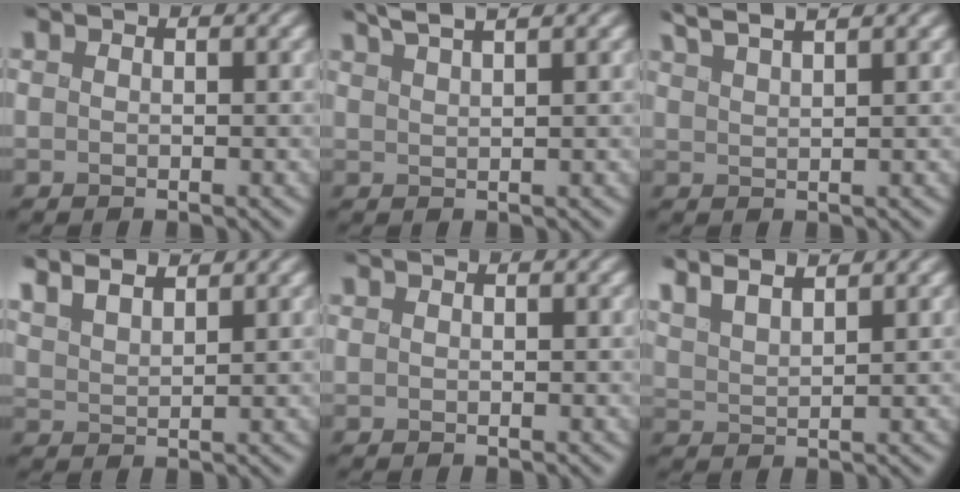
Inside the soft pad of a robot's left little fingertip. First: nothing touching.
{"total": 3.8, "force": [3.2, 0.4, 2.1], "torque": [-0.036, 0.019, 0.037]}
{"total": 4.7, "force": [3.9, 0.7, 2.5], "torque": [-0.044, 0.024, 0.044]}
{"total": 4.9, "force": [3.8, 1.4, 2.8], "torque": [-0.055, 0.020, 0.049]}
{"total": 0.0}
{"total": 5.5, "force": [4.2, 1.4, 3.3], "torque": [-0.079, 0.026, 0.055]}